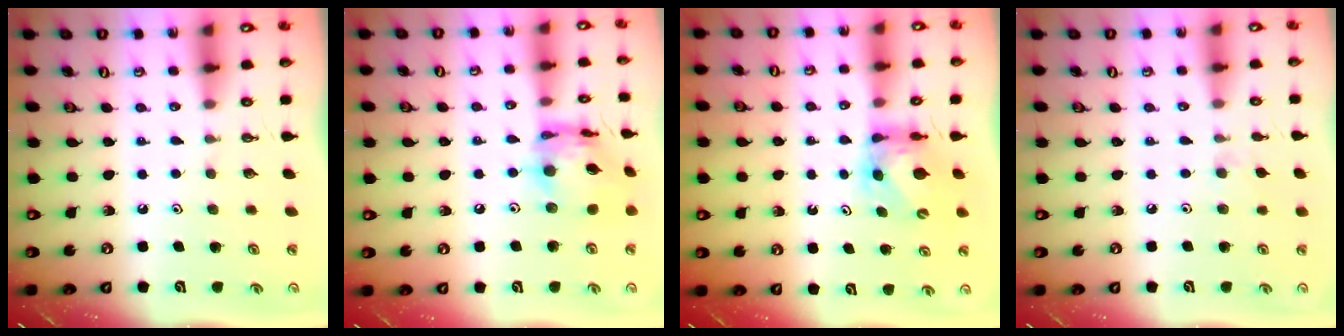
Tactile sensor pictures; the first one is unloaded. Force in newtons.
{"total": 14.0, "press": 14.0, "slide": 1.4}
{"total": 5.5, "press": 5.5, "slide": 0.7}
{"total": 5.2, "press": 5.2, "slide": 0.7}